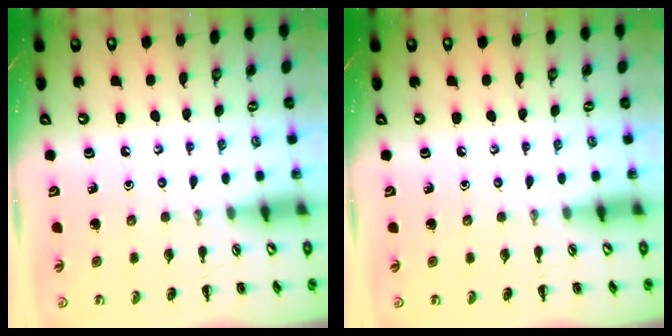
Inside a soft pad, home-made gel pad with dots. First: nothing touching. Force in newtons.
{"total": 0.0}